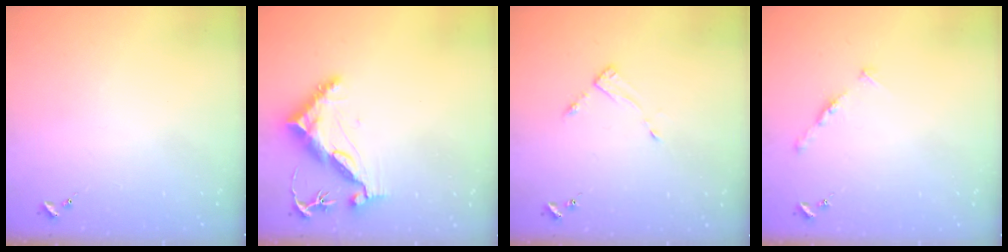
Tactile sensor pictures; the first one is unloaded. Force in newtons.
{"total": 10.5, "press": 10.4, "slide": 1.1}
{"total": 3.4, "press": 3.4, "slide": 0.4}
{"total": 4.8, "press": 4.7, "slide": 0.5}